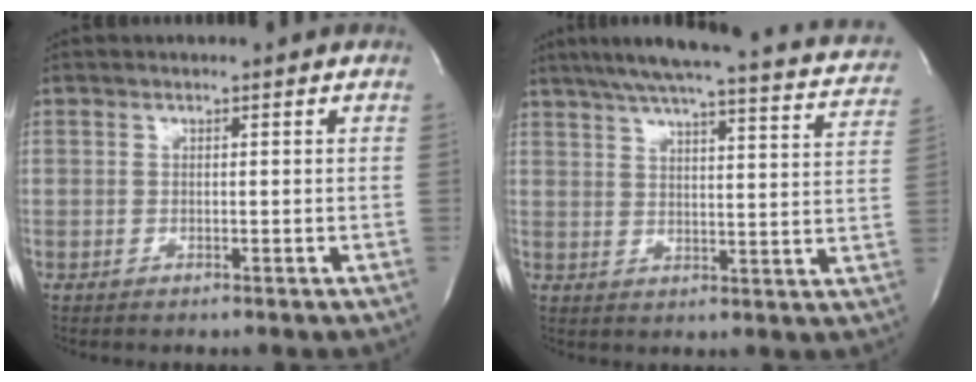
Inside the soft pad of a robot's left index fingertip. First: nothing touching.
{"total": 27.1, "force": [24.5, 2.6, 11.4], "torque": [-0.172, -0.038, 0.291]}